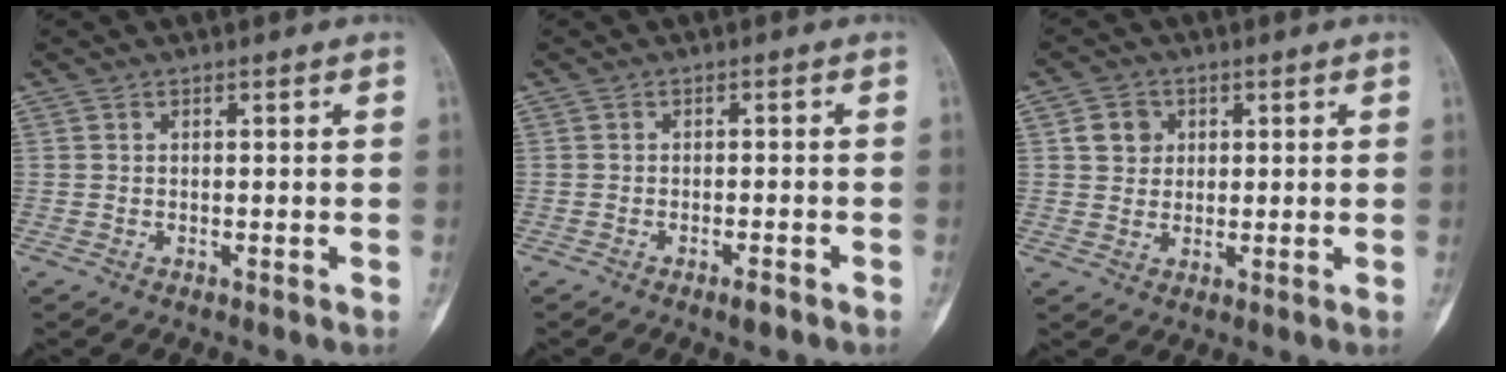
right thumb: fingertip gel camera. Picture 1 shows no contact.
{"total": 2.1, "force": [-1.5, 0.4, 1.4], "torque": [-0.026, 0.004, -0.024]}
{"total": 4.5, "force": [1.7, 3.9, 1.5], "torque": [-0.005, -0.006, 0.031]}